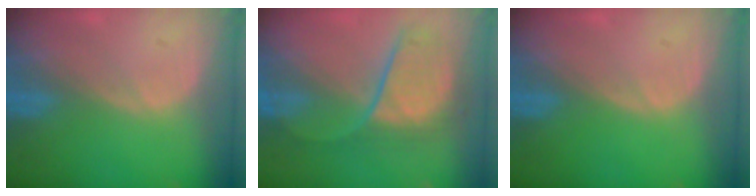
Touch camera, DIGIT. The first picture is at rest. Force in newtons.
{"total": 8.8, "press": 8.4, "slide": 2.6}
{"total": 0.0}